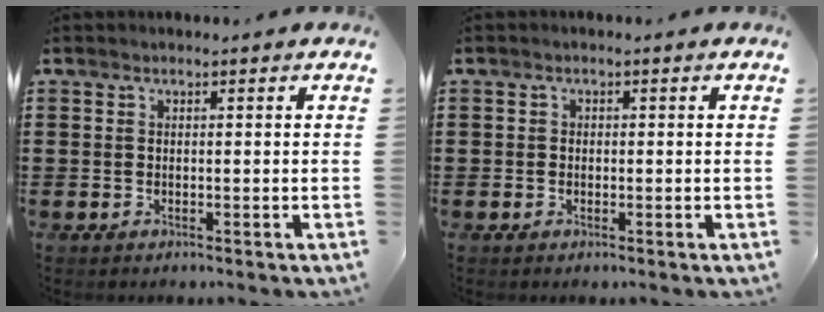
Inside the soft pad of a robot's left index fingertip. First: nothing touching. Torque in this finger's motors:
{"motor_torque": [-0.04, 0.02, 0.00, 0.00]}